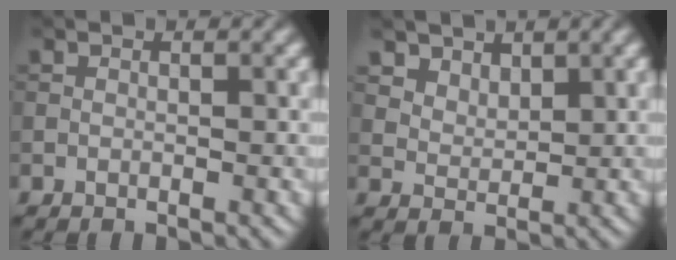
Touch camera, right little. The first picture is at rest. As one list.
[{"total": 3.3, "force": [2.5, 1.8, 1.0], "torque": [-0.033, -0.017, 0.067]}]